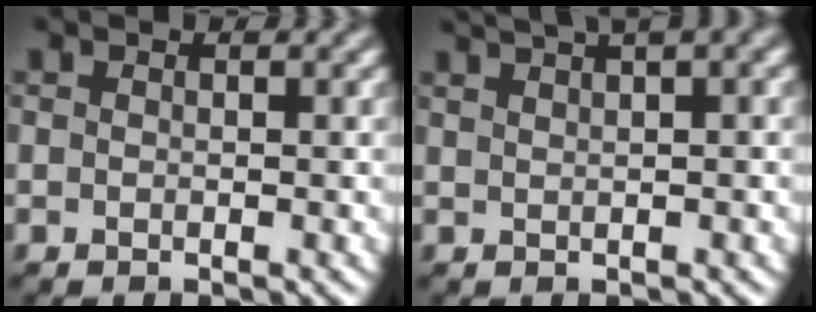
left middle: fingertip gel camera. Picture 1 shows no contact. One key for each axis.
{"total": 4.9, "fx": 3.7, "fy": 1.2, "fz": 3.1, "tx": -0.050, "ty": 0.029, "tz": 0.046}